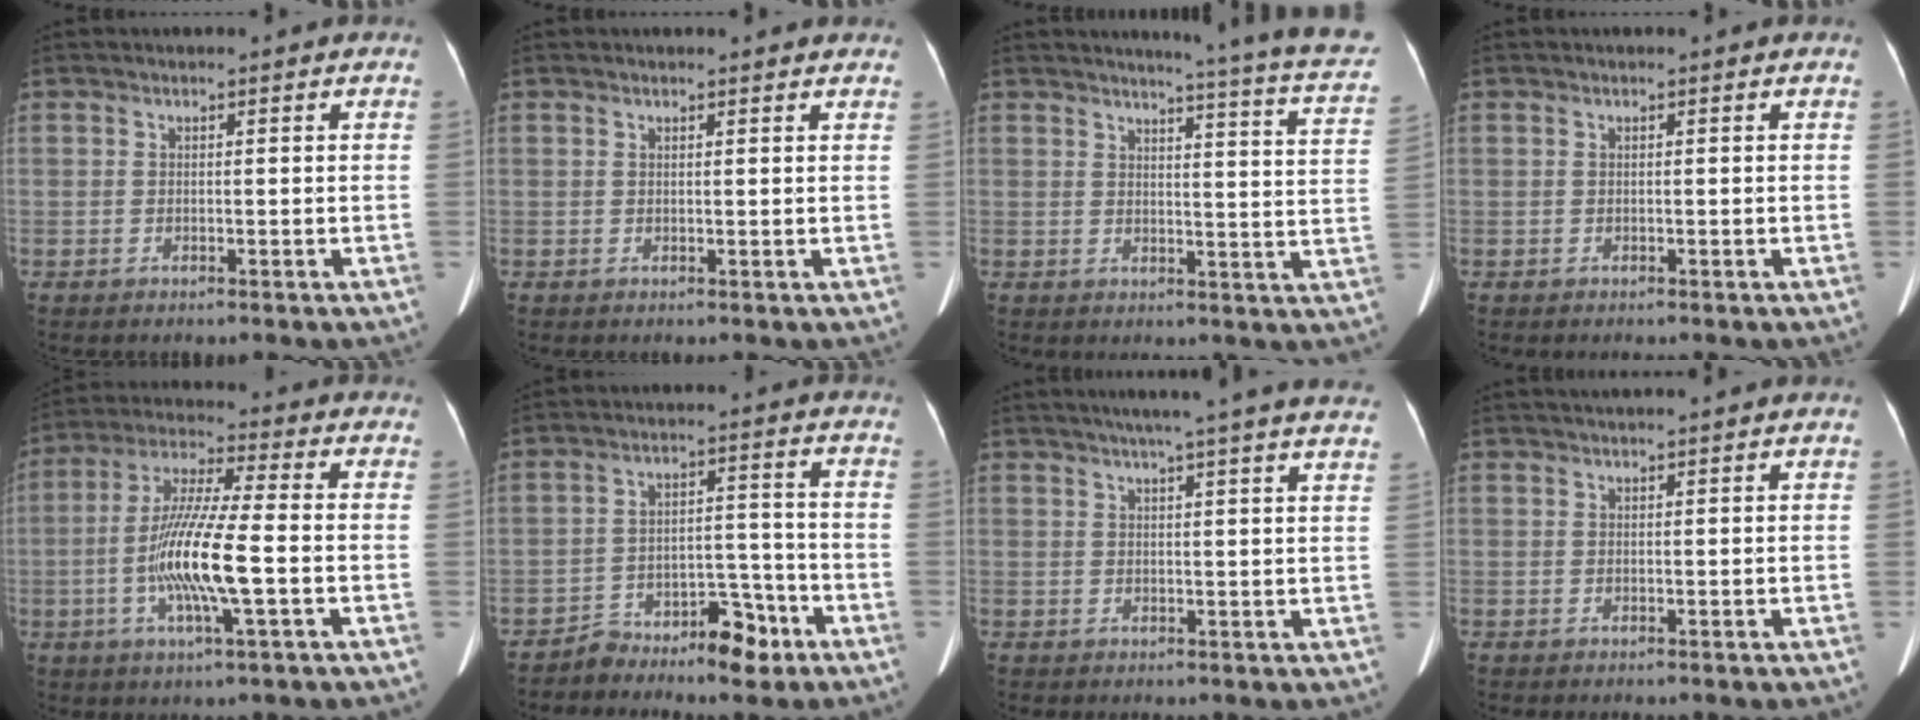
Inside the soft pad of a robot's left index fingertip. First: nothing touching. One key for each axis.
{"total": 2.7, "fx": 2.6, "fy": 0.3, "fz": 0.6, "tx": -0.009, "ty": -0.003, "tz": 0.019}
{"total": 16.2, "fx": 14.6, "fy": -0.5, "fz": 7.0, "tx": -0.086, "ty": -0.082, "tz": 0.143}
{"total": 0.0}
{"total": 13.2, "fx": -2.6, "fy": 1.1, "fz": 12.9, "tx": -0.255, "ty": -0.003, "tz": -0.051}
{"total": 6.6, "fx": -5.4, "fy": 2.7, "fz": 2.6, "tx": -0.027, "ty": 0.012, "tz": -0.086}
{"total": 16.9, "fx": 14.3, "fy": -0.6, "fz": 8.9, "tx": -0.132, "ty": 0.003, "tz": 0.167}
{"total": 3.6, "fx": 3.2, "fy": -0.6, "fz": 1.6, "tx": -0.017, "ty": 0.025, "tz": 0.043}